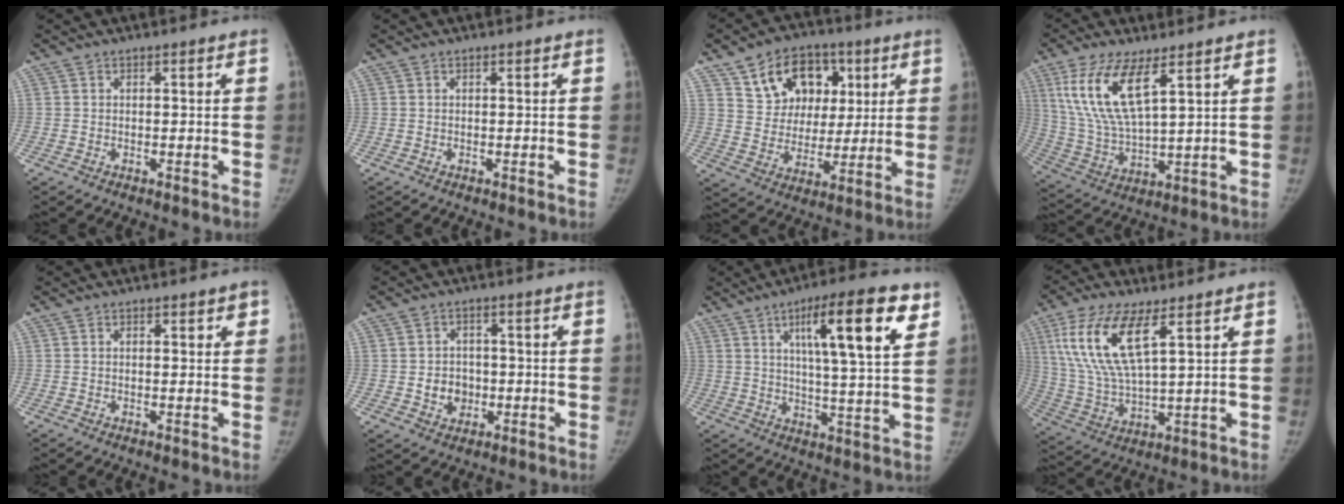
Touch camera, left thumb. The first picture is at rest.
{"total": 0.0}
{"total": 16.0, "force": [7.1, 11.9, 7.9], "torque": [-0.083, -0.006, 0.125]}
{"total": 14.1, "force": [6.6, 4.7, 11.5], "torque": [-0.240, -0.028, 0.139]}
{"total": 1.8, "force": [0.9, 0.9, 1.3], "torque": [-0.007, -0.002, 0.009]}
{"total": 5.1, "force": [-0.8, 4.5, 2.4], "torque": [-0.012, 0.007, -0.010]}
{"total": 16.9, "force": [7.7, 3.3, 14.6], "torque": [-0.208, -0.024, 0.114]}
{"total": 14.9, "force": [6.5, 5.0, 12.5], "torque": [-0.267, -0.022, 0.132]}